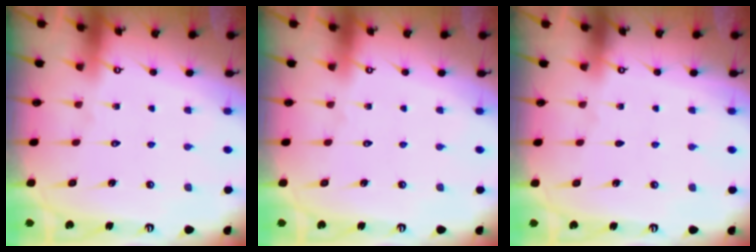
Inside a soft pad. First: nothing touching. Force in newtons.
{"total": 0.0}
{"total": 0.0}